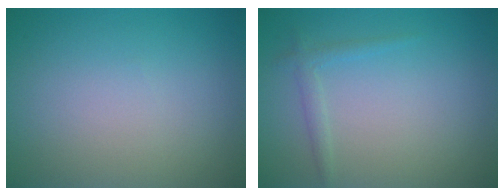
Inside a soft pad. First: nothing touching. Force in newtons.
{"total": 1.2, "press": 1.2, "slide": 0.0}